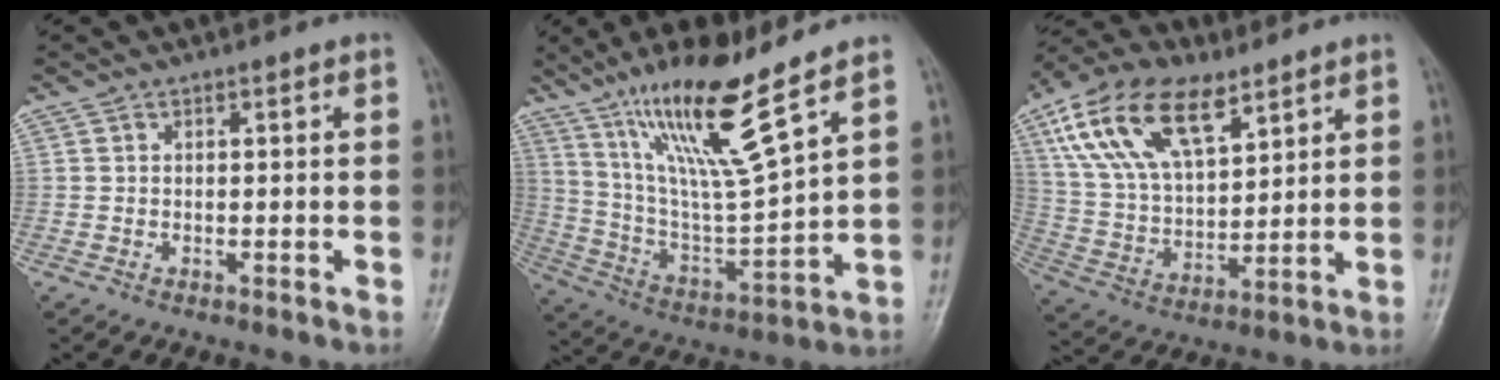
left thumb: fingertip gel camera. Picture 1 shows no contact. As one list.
[{"total": 17.7, "force": [11.7, 2.1, 13.1], "torque": [-0.226, -0.062, 0.226]}, {"total": 19.1, "force": [10.0, 9.9, 12.9], "torque": [-0.220, -0.020, 0.188]}]